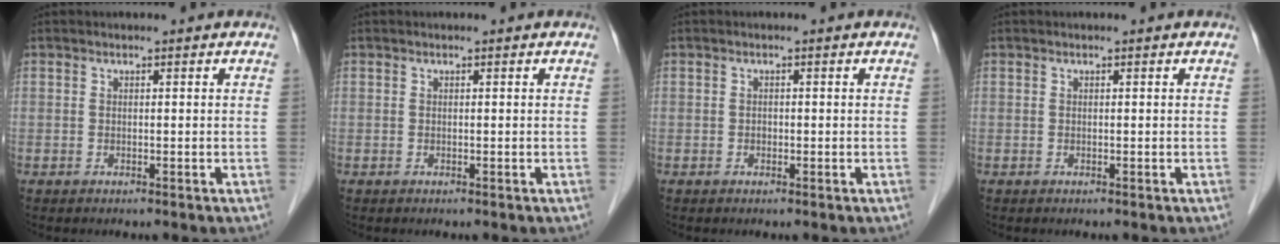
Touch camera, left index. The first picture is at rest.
{"total": 0.0}
{"total": 0.5, "force": [-0.1, 0.4, 0.3], "torque": [-0.004, 0.003, -0.004]}
{"total": 0.0}